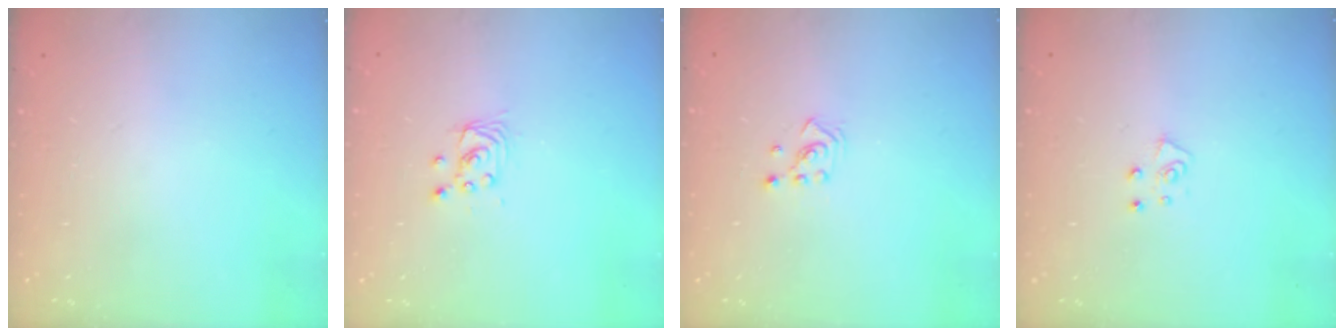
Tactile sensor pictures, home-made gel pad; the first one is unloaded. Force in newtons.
{"total": 2.8, "press": 2.8, "slide": 0.2}
{"total": 2.1, "press": 2.1, "slide": 0.3}
{"total": 6.4, "press": 6.4, "slide": 0.6}